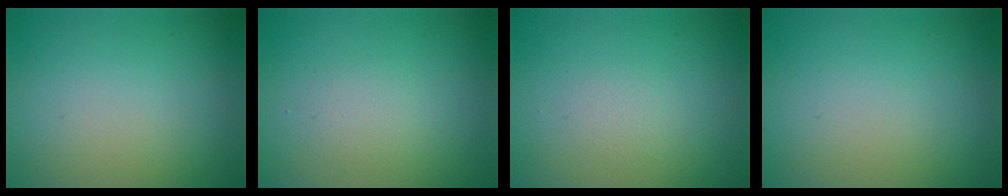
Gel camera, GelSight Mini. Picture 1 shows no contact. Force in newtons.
{"total": 1.3, "press": 1.3, "slide": 0.1}
{"total": 0.8, "press": 0.7, "slide": 0.1}
{"total": 0.0}